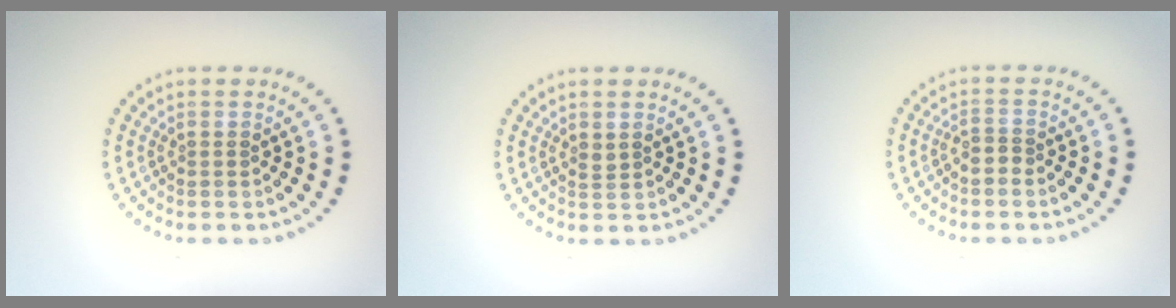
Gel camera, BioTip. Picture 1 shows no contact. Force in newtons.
{"total": 0.7, "press": 0.6, "slide": 0.3}
{"total": 1.6, "press": 1.2, "slide": 1.0}